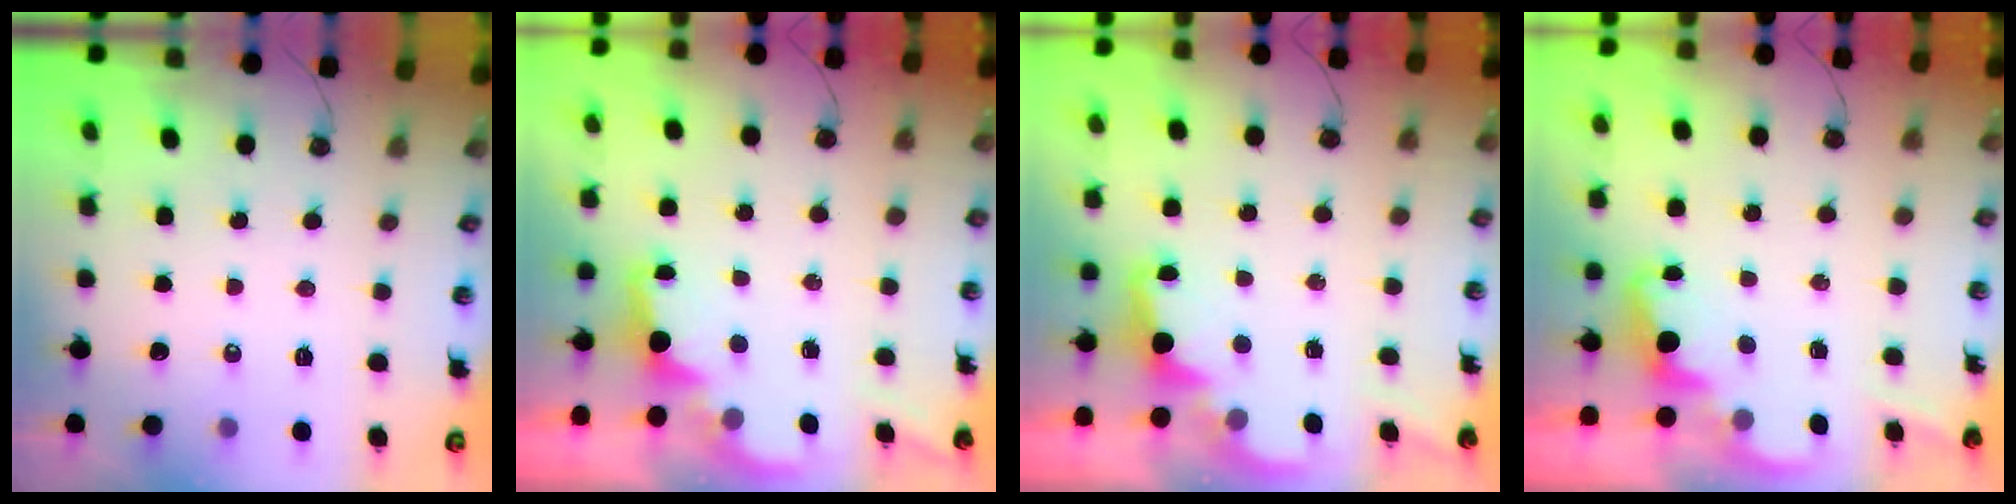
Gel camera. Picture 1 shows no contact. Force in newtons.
{"total": 2.1, "press": 1.9, "slide": 0.8}
{"total": 2.5, "press": 2.4, "slide": 0.6}
{"total": 2.2, "press": 2.1, "slide": 0.5}